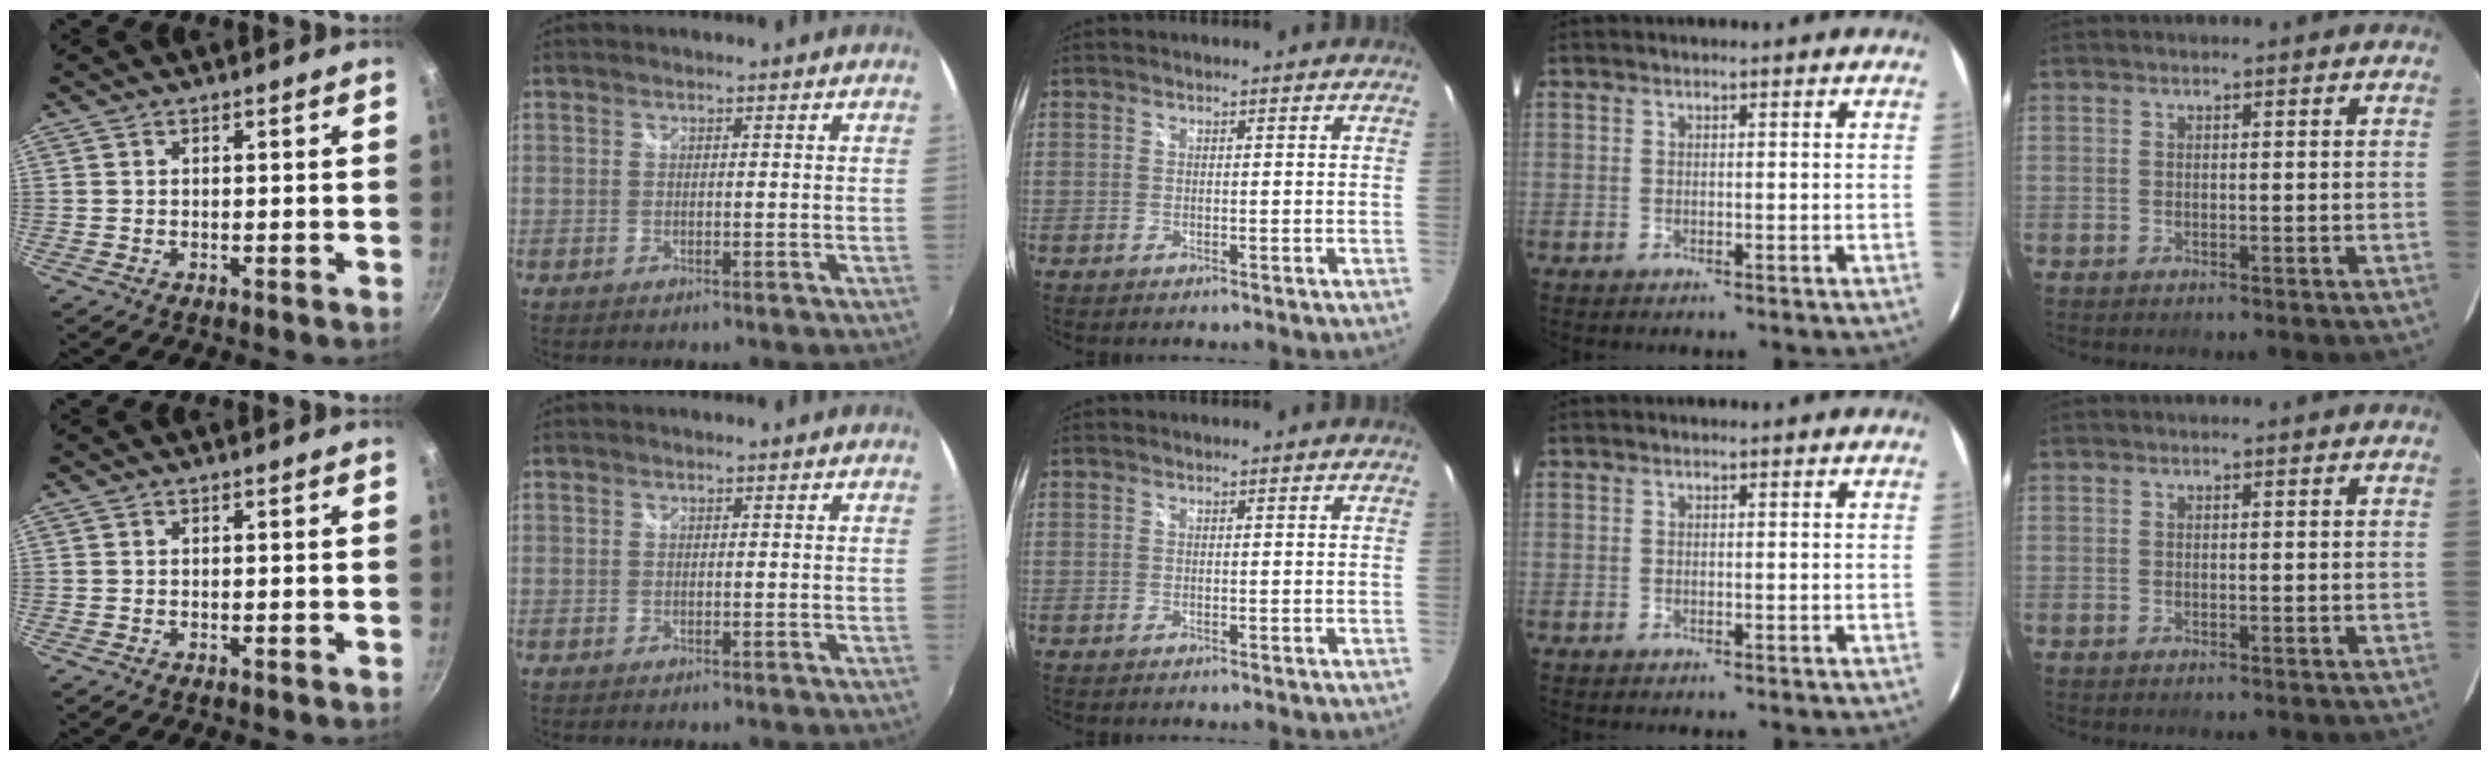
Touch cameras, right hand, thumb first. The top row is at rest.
{}